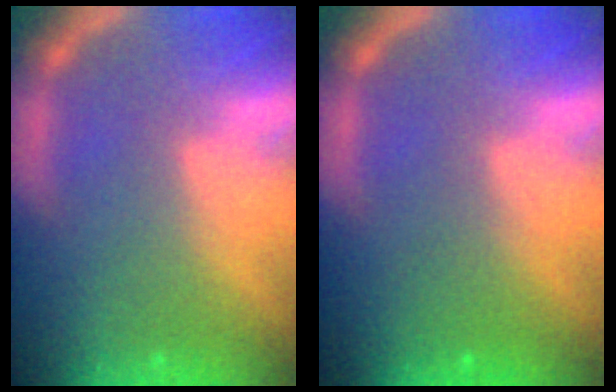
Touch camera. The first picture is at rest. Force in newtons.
{"total": 1.4}